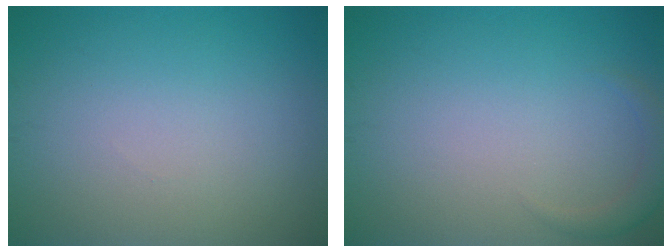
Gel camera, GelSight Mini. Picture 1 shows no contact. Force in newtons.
{"total": 1.4, "press": 1.4, "slide": 0.1}